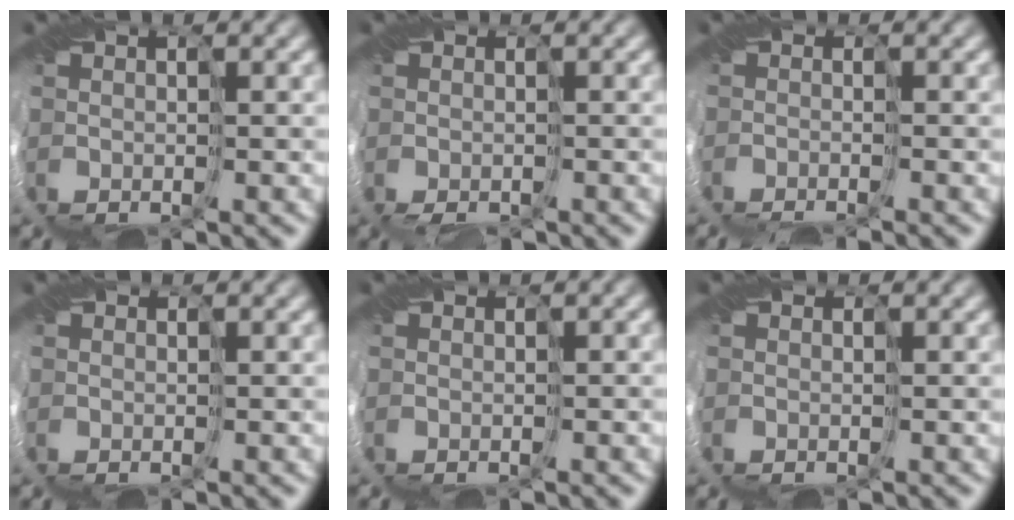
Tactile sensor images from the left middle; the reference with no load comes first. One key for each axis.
{"total": 2.9, "fx": -2.8, "fy": -0.1, "fz": -0.7, "tx": -0.002, "ty": -0.029, "tz": -0.030}
{"total": 4.3, "fx": -3.9, "fy": -1.4, "fz": -1.0, "tx": -0.003, "ty": -0.017, "tz": -0.047}
{"total": 2.6, "fx": -0.8, "fy": -1.6, "fz": -1.9, "tx": 0.019, "ty": -0.011, "tz": 0.004}
{"total": 2.3, "fx": -1.0, "fy": -1.5, "fz": -1.5, "tx": 0.014, "ty": -0.012, "tz": 0.000}
{"total": 2.5, "fx": -1.2, "fy": -1.3, "fz": -1.7, "tx": 0.015, "ty": -0.017, "tz": -0.003}